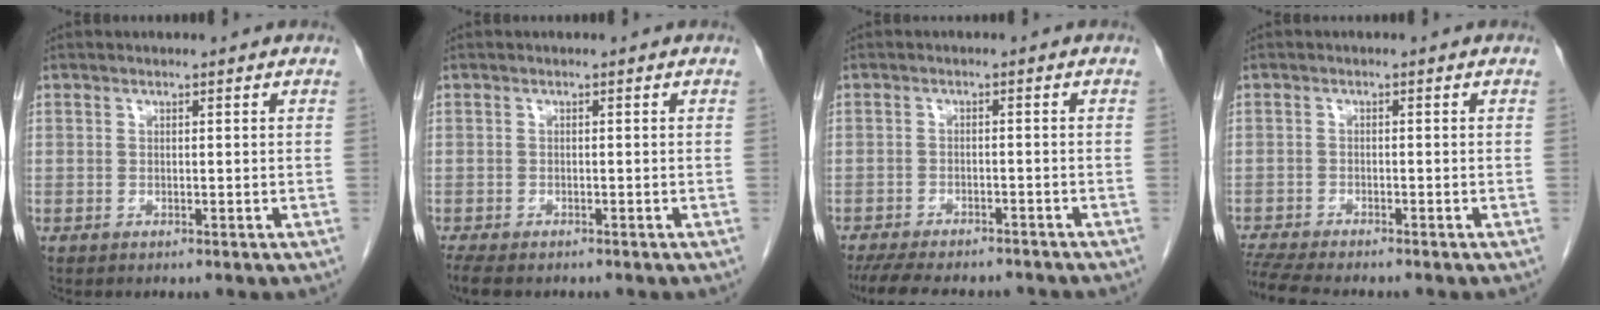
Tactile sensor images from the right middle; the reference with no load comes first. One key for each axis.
{"total": 4.7, "fx": -3.7, "fy": 1.6, "fz": 2.4, "tx": -0.043, "ty": -0.013, "tz": -0.055}
{"total": 13.0, "fx": -11.4, "fy": 3.6, "fz": 5.3, "tx": -0.104, "ty": -0.006, "tz": -0.153}
{"total": 7.2, "fx": -6.4, "fy": 0.5, "fz": 3.3, "tx": -0.058, "ty": -0.012, "tz": -0.103}